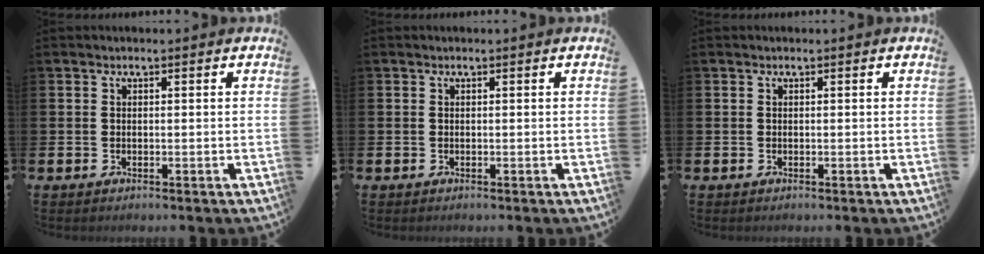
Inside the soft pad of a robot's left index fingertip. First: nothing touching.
{"total": 0.0}
{"total": 0.0}